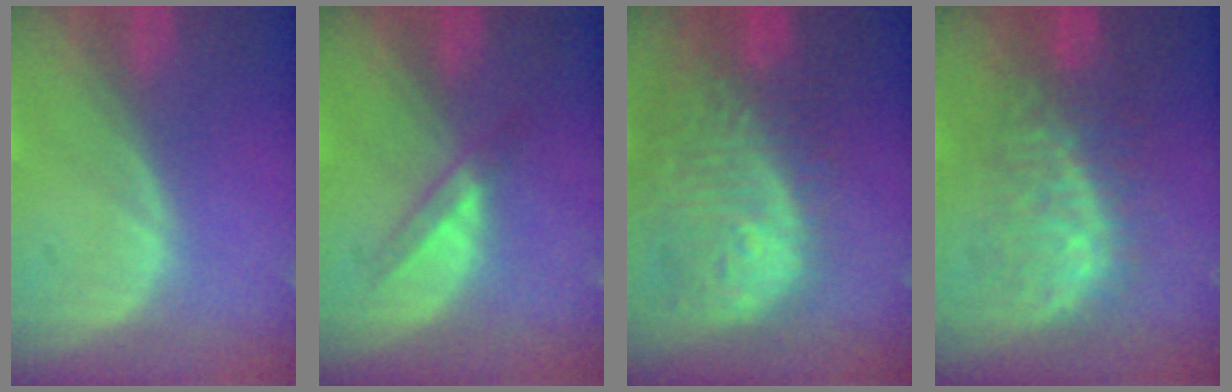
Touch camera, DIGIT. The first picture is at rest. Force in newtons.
{"total": 2.6, "press": 2.4, "slide": 1.0}
{"total": 12.2, "press": 10.9, "slide": 5.5}
{"total": 8.4, "press": 8.4, "slide": 0.3}